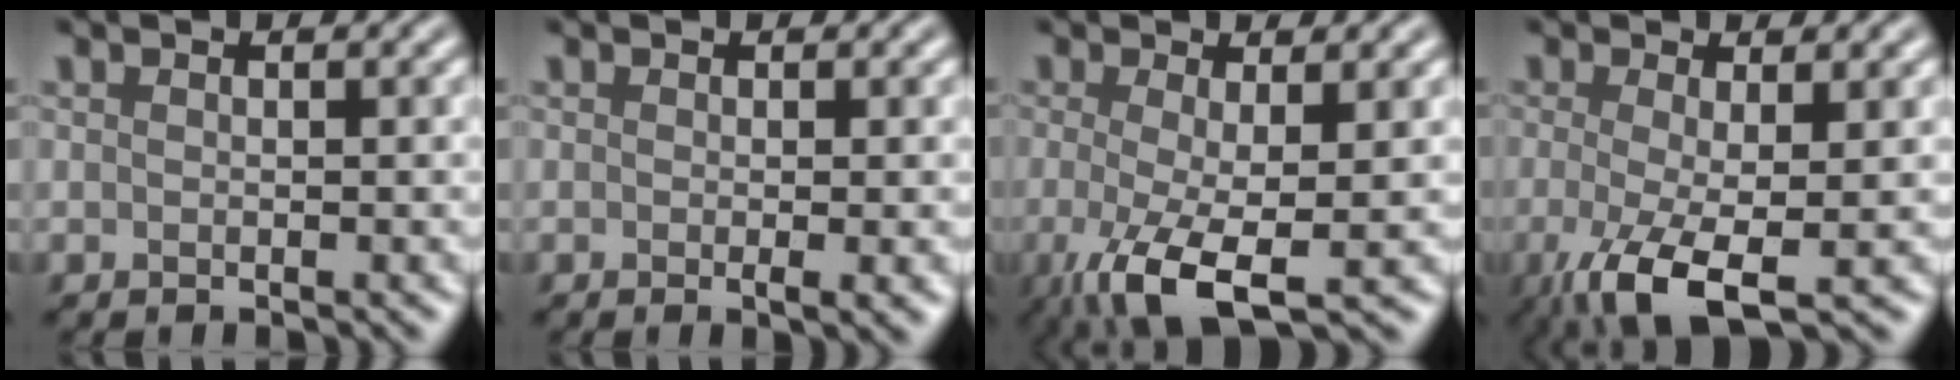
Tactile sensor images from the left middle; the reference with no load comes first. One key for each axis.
{"total": 1.5, "fx": -0.4, "fy": 0.1, "fz": 1.4, "tx": -0.024, "ty": 0.007, "tz": 0.001}
{"total": 5.5, "fx": -1.9, "fy": 1.1, "fz": 5.0, "tx": -0.099, "ty": -0.010, "tz": -0.023}
{"total": 5.4, "fx": -2.1, "fy": 1.1, "fz": 4.8, "tx": -0.097, "ty": -0.011, "tz": -0.029}